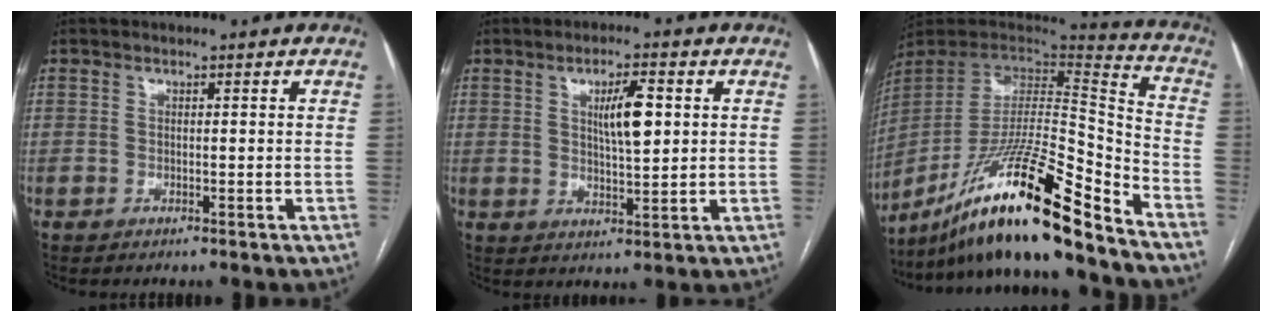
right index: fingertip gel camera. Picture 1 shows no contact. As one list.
[{"total": 6.4, "force": [1.7, 1.5, 6.0], "torque": [-0.102, 0.003, 0.032]}, {"total": 23.5, "force": [-17.6, 1.2, 15.5], "torque": [-0.275, -0.009, -0.316]}]